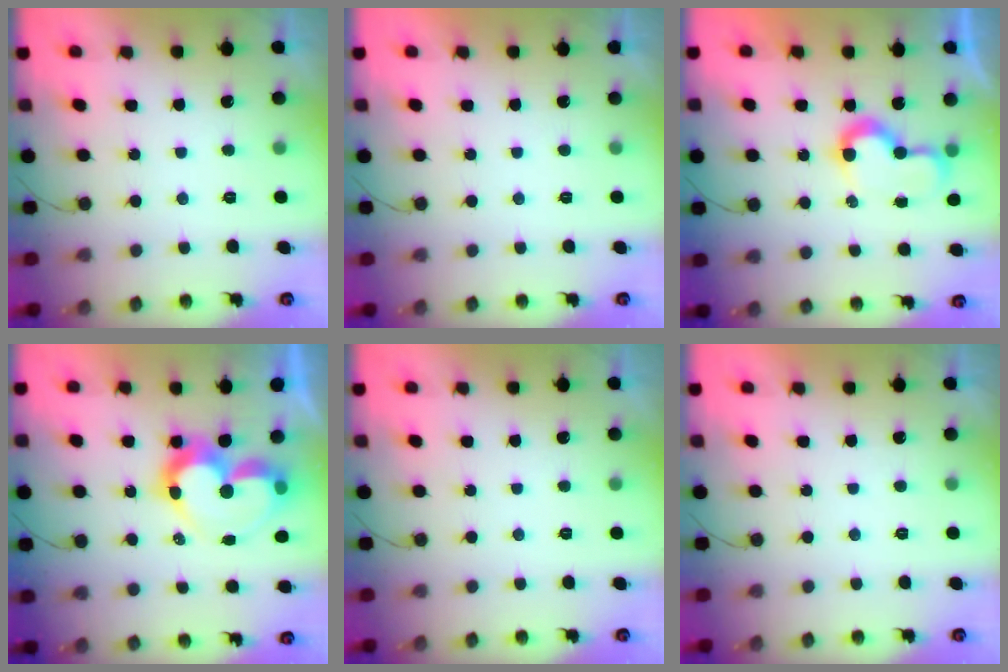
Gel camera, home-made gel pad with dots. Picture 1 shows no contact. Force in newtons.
{"total": 1.7, "press": 1.7, "slide": 0.0}
{"total": 7.6, "press": 7.6, "slide": 0.2}
{"total": 12.9, "press": 12.8, "slide": 1.5}
{"total": 0.0}
{"total": 1.7, "press": 1.7, "slide": 0.1}